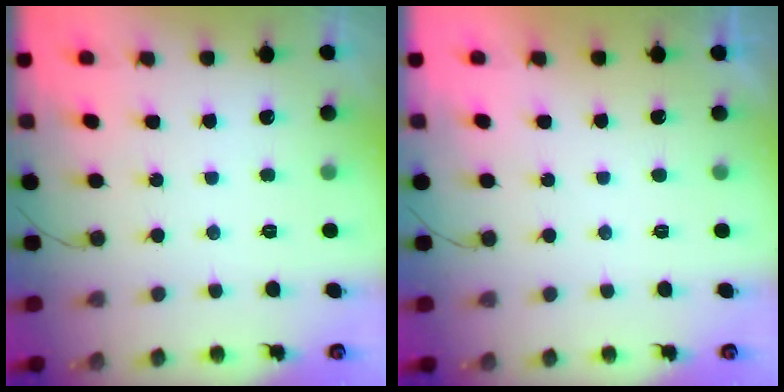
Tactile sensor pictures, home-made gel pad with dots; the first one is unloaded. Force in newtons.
{"total": 1.0, "press": 1.0, "slide": 0.2}